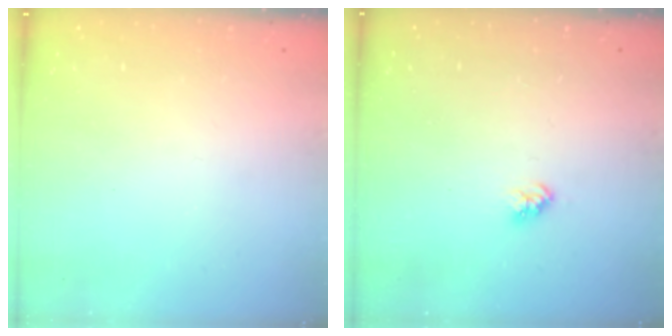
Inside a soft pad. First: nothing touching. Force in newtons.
{"total": 3.0, "press": 3.0, "slide": 0.3}